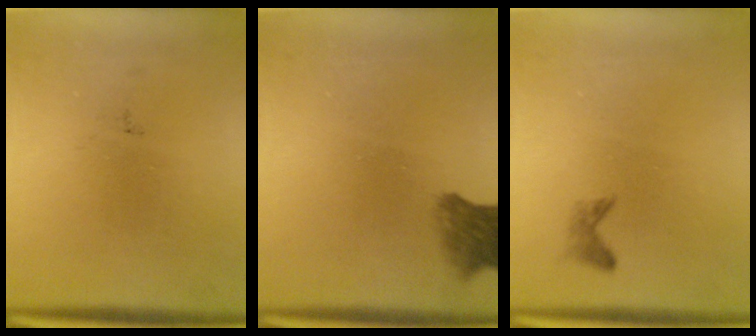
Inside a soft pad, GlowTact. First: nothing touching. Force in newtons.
{"total": 4.6}
{"total": 0.8}